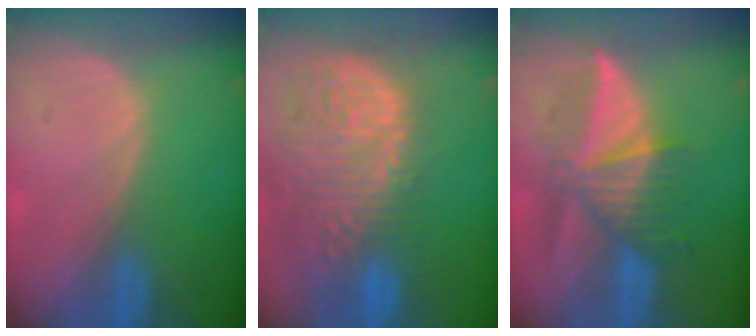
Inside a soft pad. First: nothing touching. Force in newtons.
{"total": 14.9, "press": 12.3, "slide": 8.3}
{"total": 7.3, "press": 7.2, "slide": 1.2}